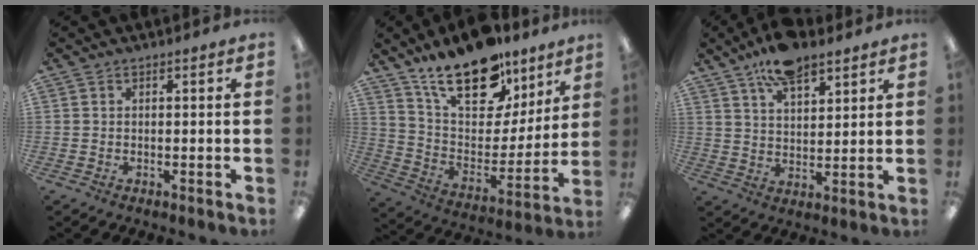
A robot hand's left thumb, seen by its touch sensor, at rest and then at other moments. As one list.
[{"total": 22.1, "force": [15.9, 10.2, 11.6], "torque": [-0.188, -0.101, 0.281]}, {"total": 10.4, "force": [7.9, 4.1, 5.5], "torque": [-0.093, -0.036, 0.140]}]